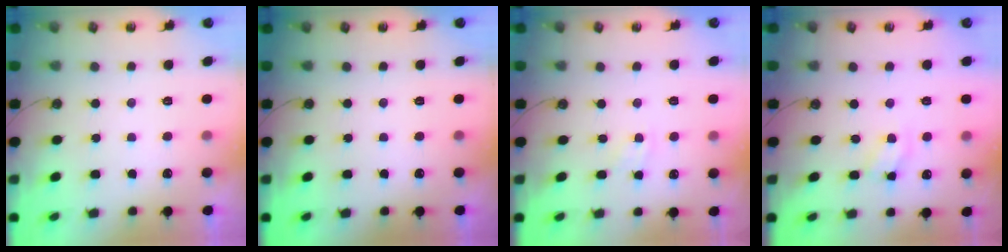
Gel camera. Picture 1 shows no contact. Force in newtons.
{"total": 0.0}
{"total": 3.8, "press": 3.7, "slide": 0.5}
{"total": 5.2, "press": 5.2, "slide": 0.3}